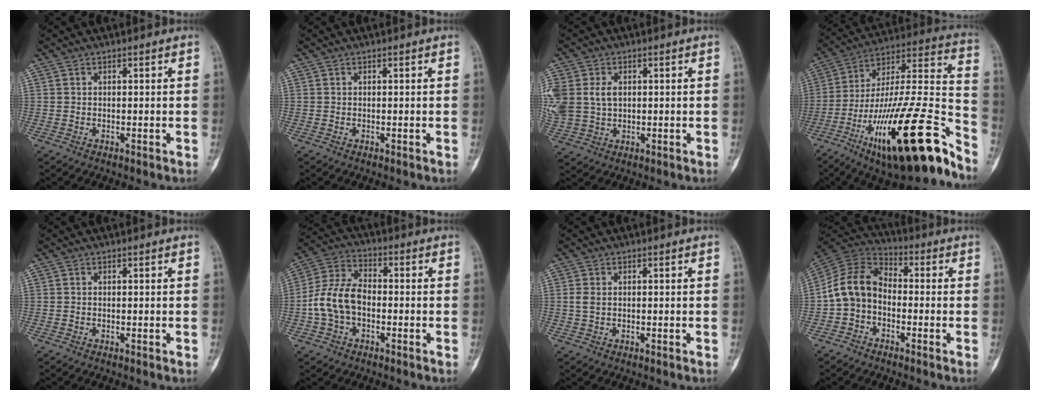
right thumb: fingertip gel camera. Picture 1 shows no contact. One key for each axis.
{"total": 0.0}
{"total": 14.2, "fx": 1.9, "fy": 11.1, "fz": 8.7, "tx": -0.233, "ty": 0.015, "tz": 0.050}
{"total": 30.5, "fx": -17.9, "fy": 7.1, "fz": 23.7, "tx": -0.340, "ty": 0.082, "tz": -0.288}
{"total": 0.0}
{"total": 10.6, "fx": -2.0, "fy": 7.1, "fz": 7.6, "tx": -0.149, "ty": 0.035, "tz": -0.048}
{"total": 1.8, "fx": 0.0, "fy": 1.3, "fz": 1.2, "tx": -0.027, "ty": 0.000, "tz": -0.002}
{"total": 10.6, "fx": -2.0, "fy": 8.0, "fz": 6.6, "tx": -0.116, "ty": 0.039, "tz": -0.054}